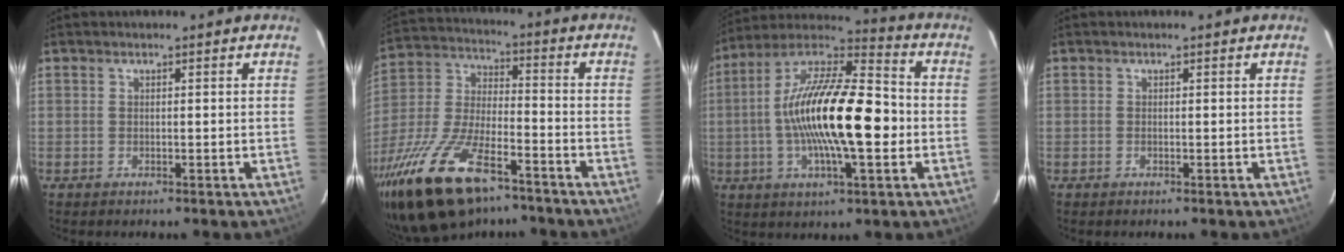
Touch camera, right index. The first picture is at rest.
{"total": 22.6, "force": [-15.1, 8.7, 14.5], "torque": [-0.308, -0.031, -0.268]}
{"total": 21.2, "force": [-2.1, 6.1, 20.2], "torque": [-0.362, 0.010, -0.049]}
{"total": 0.0}